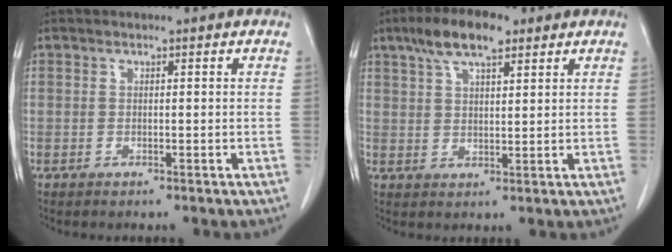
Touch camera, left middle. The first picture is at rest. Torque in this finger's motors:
{"motor_torque": [1.29, -0.85, 0.11, 0.09]}